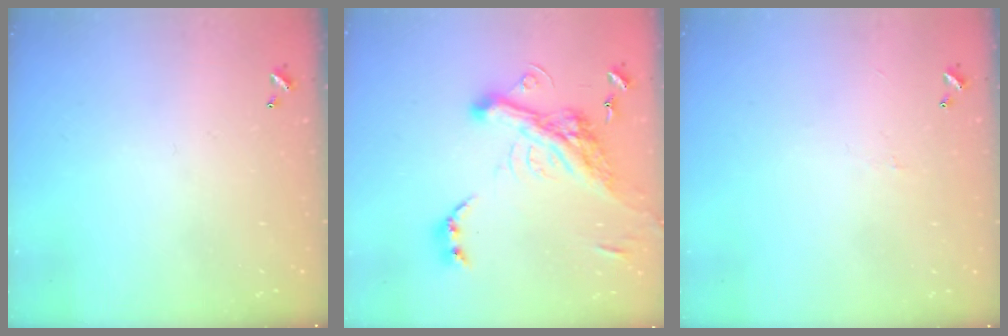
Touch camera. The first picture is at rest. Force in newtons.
{"total": 10.6, "press": 10.4, "slide": 2.2}
{"total": 0.8, "press": 0.7, "slide": 0.5}